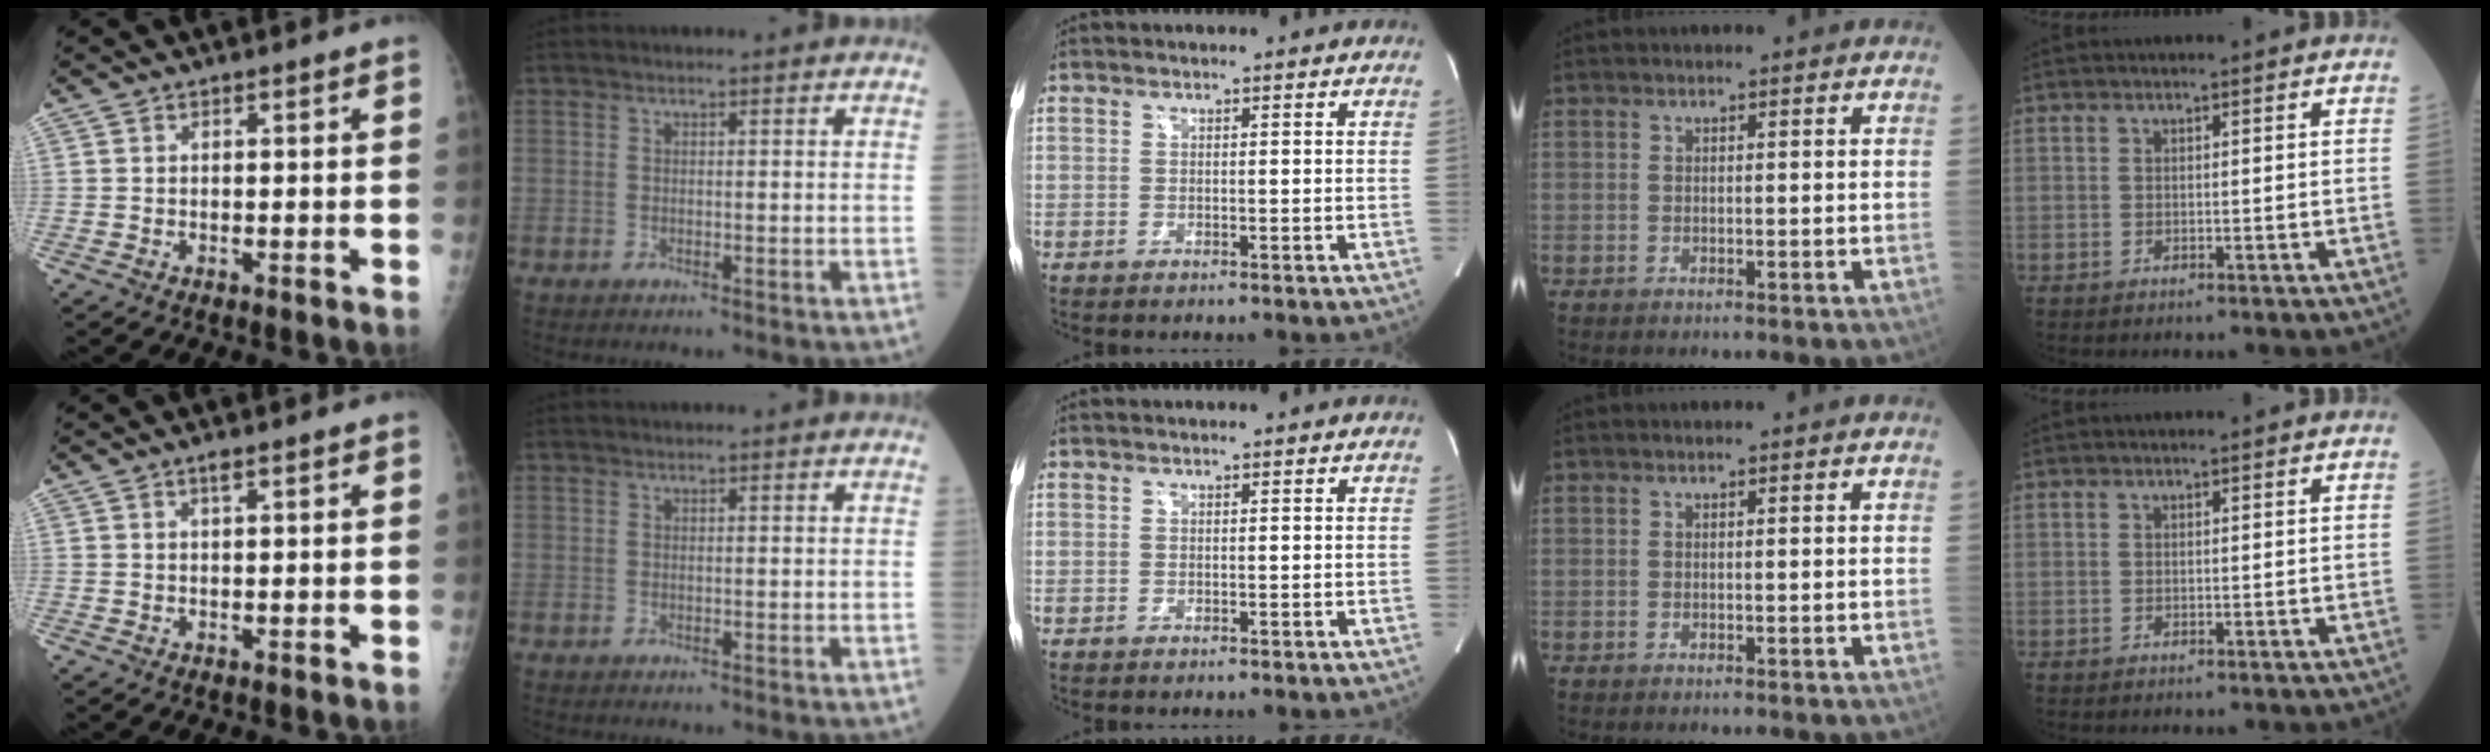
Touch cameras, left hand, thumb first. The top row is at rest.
{"thumb": {"total": 1.1, "force": [0.6, 0.2, 0.9], "torque": [-0.015, 0.001, 0.011]}}